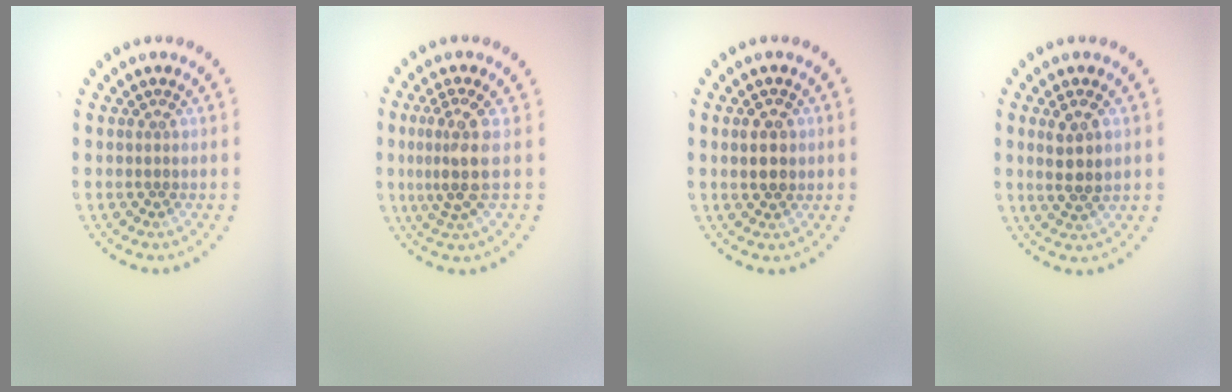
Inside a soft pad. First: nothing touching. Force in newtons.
{"total": 3.4, "press": 2.5, "slide": 2.2}
{"total": 2.4, "press": 2.3, "slide": 0.3}
{"total": 2.9, "press": 2.7, "slide": 0.9}